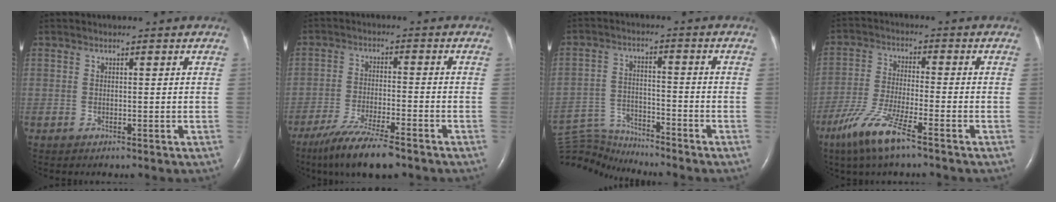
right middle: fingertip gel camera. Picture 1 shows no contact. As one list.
[{"total": 10.3, "force": [-7.9, 1.2, 6.5], "torque": [-0.117, -0.027, -0.132]}, {"total": 9.8, "force": [-9.8, 0.1, 0.2], "torque": [-0.016, 0.014, -0.185]}, {"total": 8.9, "force": [-5.9, 0.6, 6.7], "torque": [-0.147, -0.022, -0.116]}]